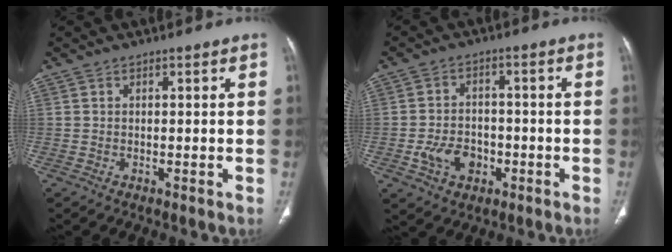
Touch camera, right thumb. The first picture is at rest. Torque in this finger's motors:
{"motor_torque": [0.84, 0.67, 0.06, -0.40, 0.03]}